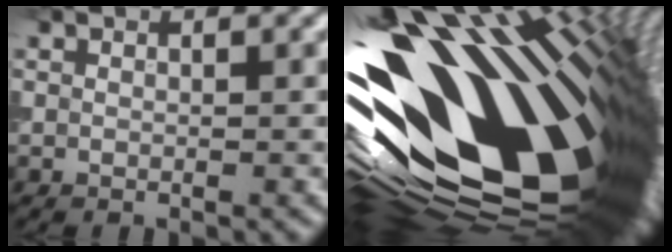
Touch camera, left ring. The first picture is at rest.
{"total": 20.0, "force": [0.3, 10.0, 17.2], "torque": [-0.300, -0.081, 0.025]}